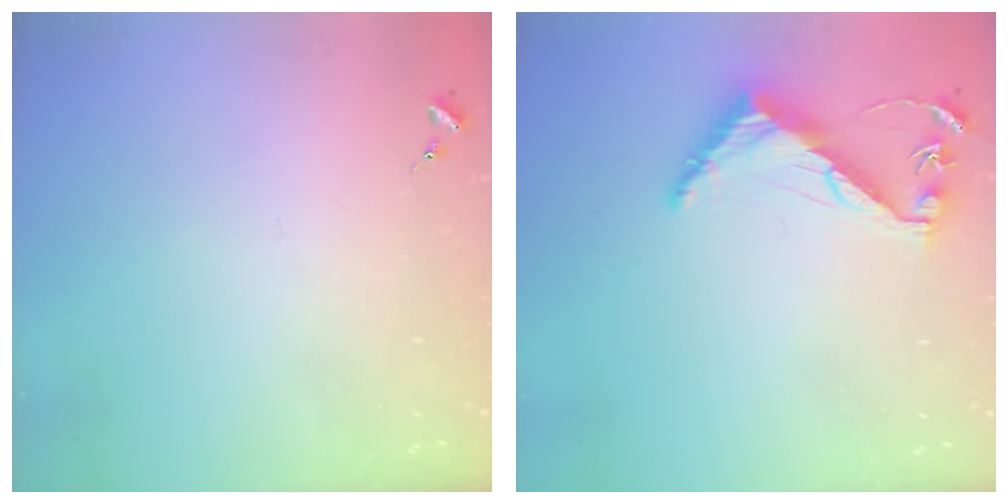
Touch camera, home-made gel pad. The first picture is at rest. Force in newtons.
{"total": 7.3, "press": 7.3, "slide": 0.6}